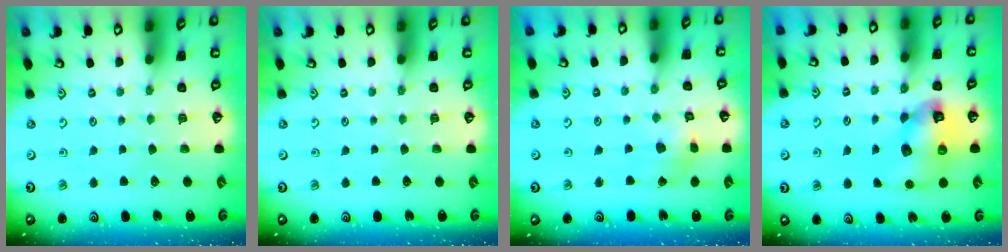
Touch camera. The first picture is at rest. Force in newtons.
{"total": 0.0}
{"total": 4.5, "press": 4.4, "slide": 0.6}
{"total": 11.6, "press": 11.5, "slide": 1.4}